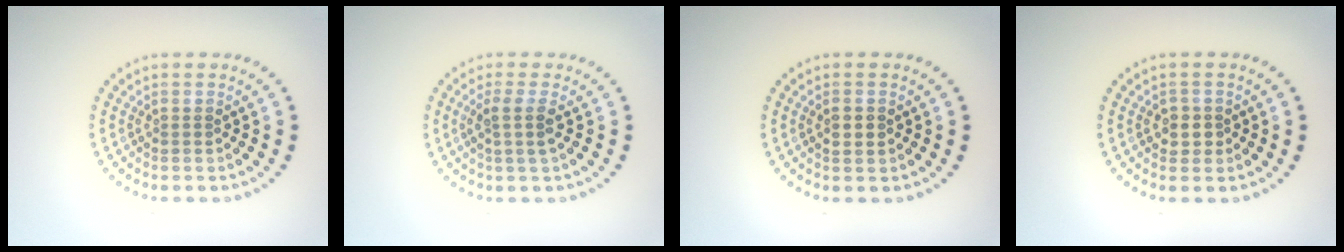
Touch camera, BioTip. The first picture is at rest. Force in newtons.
{"total": 1.9, "press": 1.5, "slide": 1.2}
{"total": 0.9, "press": 0.9, "slide": 0.0}
{"total": 1.5, "press": 1.4, "slide": 0.6}